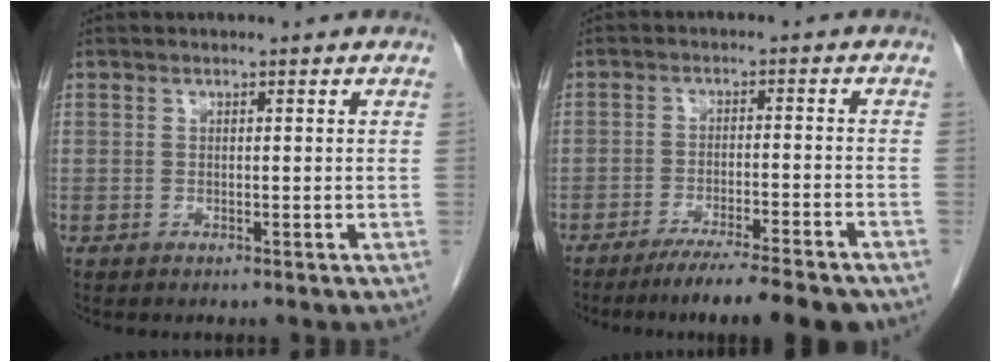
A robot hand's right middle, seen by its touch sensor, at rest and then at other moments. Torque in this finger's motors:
{"motor_torque": [1.10, -1.04, 0.11, 0.07]}